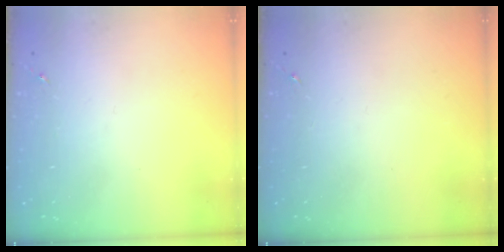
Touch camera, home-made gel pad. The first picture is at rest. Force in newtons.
{"total": 0.0}